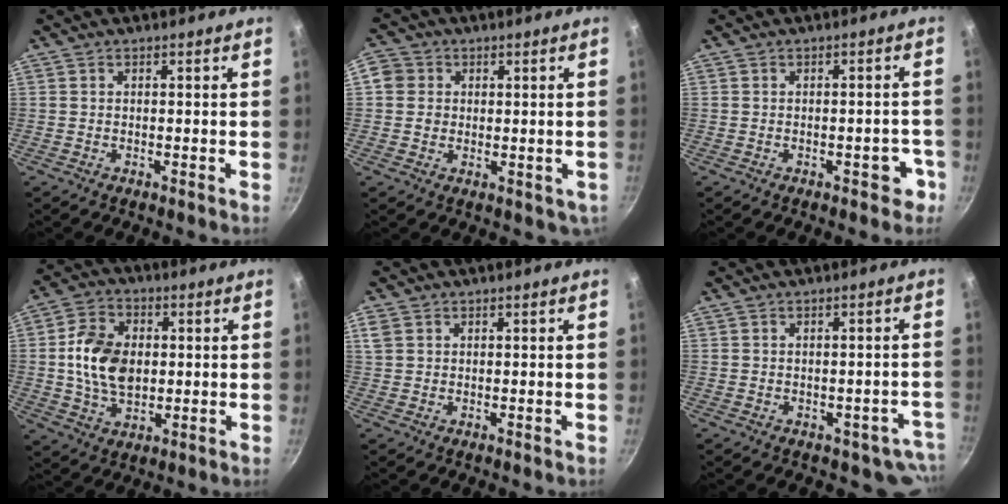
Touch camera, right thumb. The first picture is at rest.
{"total": 6.5, "force": [1.0, 6.0, 2.4], "torque": [-0.010, -0.003, 0.015]}
{"total": 3.8, "force": [-1.9, 2.1, 2.6], "torque": [-0.003, 0.022, -0.018]}
{"total": 12.1, "force": [0.8, 8.4, 8.7], "torque": [-0.138, 0.005, 0.011]}
{"total": 3.0, "force": [1.3, 2.3, 1.5], "torque": [-0.028, 0.001, 0.031]}
{"total": 5.9, "force": [-2.5, 4.5, 3.0], "torque": [0.023, 0.031, -0.016]}